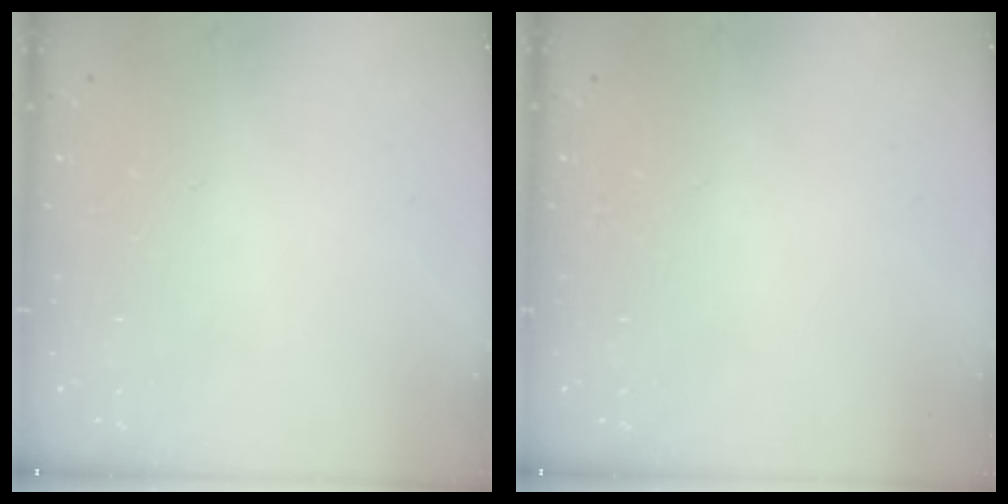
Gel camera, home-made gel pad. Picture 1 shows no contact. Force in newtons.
{"total": 0.0}